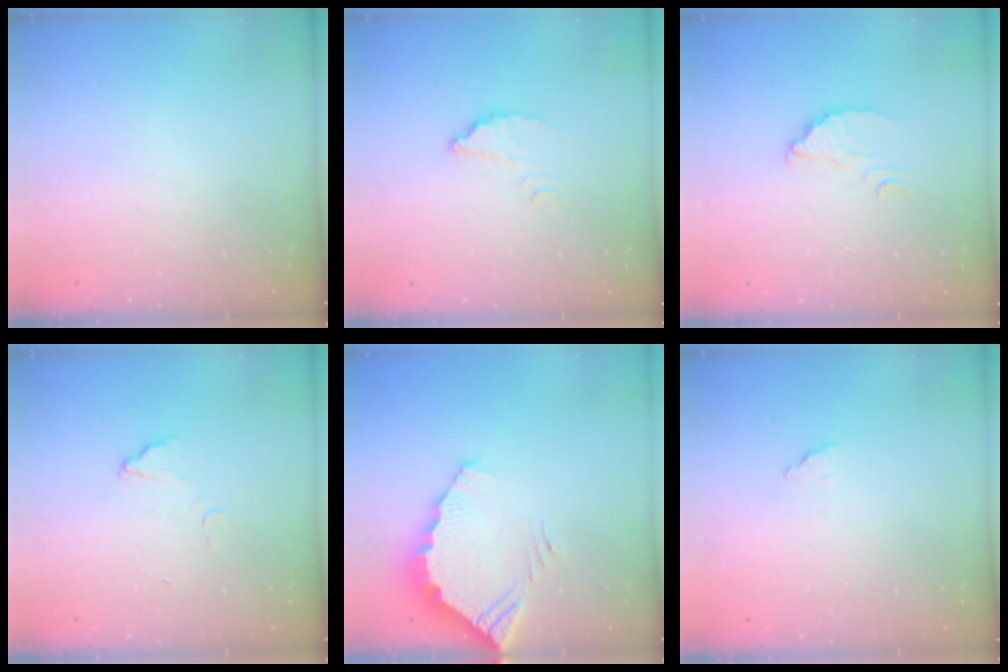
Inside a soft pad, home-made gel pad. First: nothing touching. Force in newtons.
{"total": 2.6, "press": 2.6, "slide": 0.2}
{"total": 2.4, "press": 2.4, "slide": 0.1}
{"total": 3.3, "press": 3.3, "slide": 0.2}
{"total": 3.9, "press": 3.9, "slide": 0.3}
{"total": 1.4, "press": 1.4, "slide": 0.1}